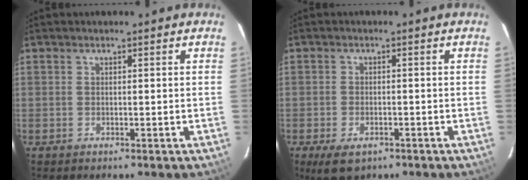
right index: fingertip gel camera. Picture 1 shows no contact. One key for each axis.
{"total": 5.7, "fx": -3.3, "fy": 3.1, "fz": 3.4, "tx": -0.078, "ty": -0.020, "tz": -0.055}